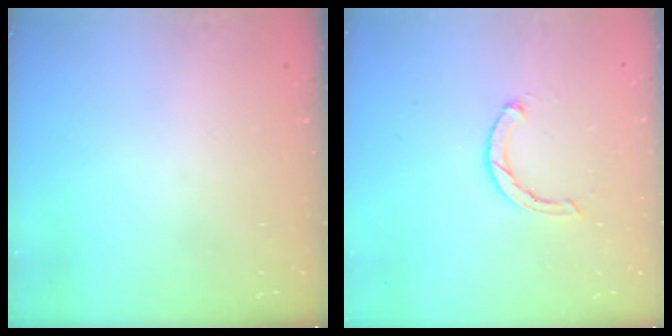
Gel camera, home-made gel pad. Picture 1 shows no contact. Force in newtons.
{"total": 3.3, "press": 3.2, "slide": 0.7}